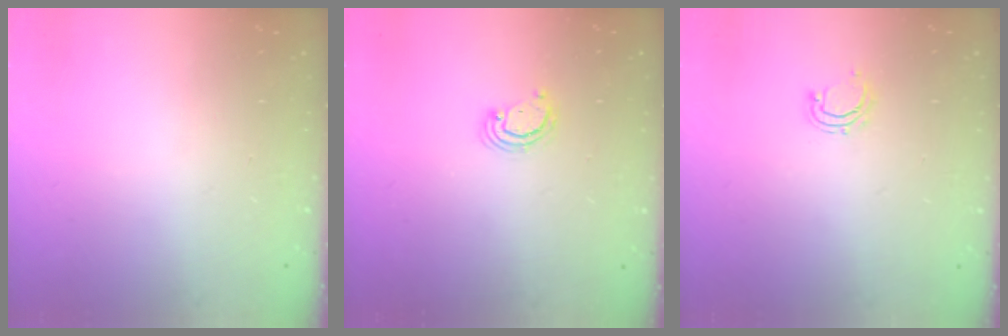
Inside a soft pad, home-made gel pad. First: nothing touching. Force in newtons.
{"total": 2.5, "press": 2.5, "slide": 0.3}
{"total": 4.9, "press": 4.8, "slide": 0.9}